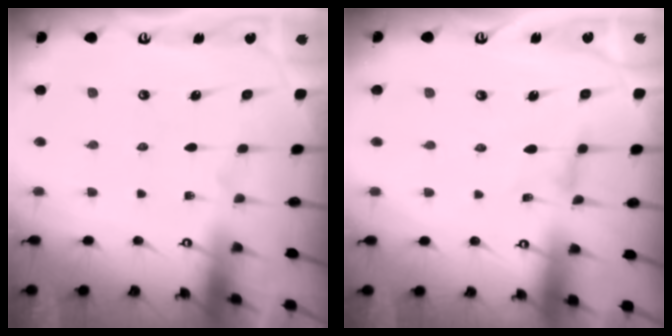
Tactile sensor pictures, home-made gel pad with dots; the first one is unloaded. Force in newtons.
{"total": 1.4, "press": 1.3, "slide": 0.4}